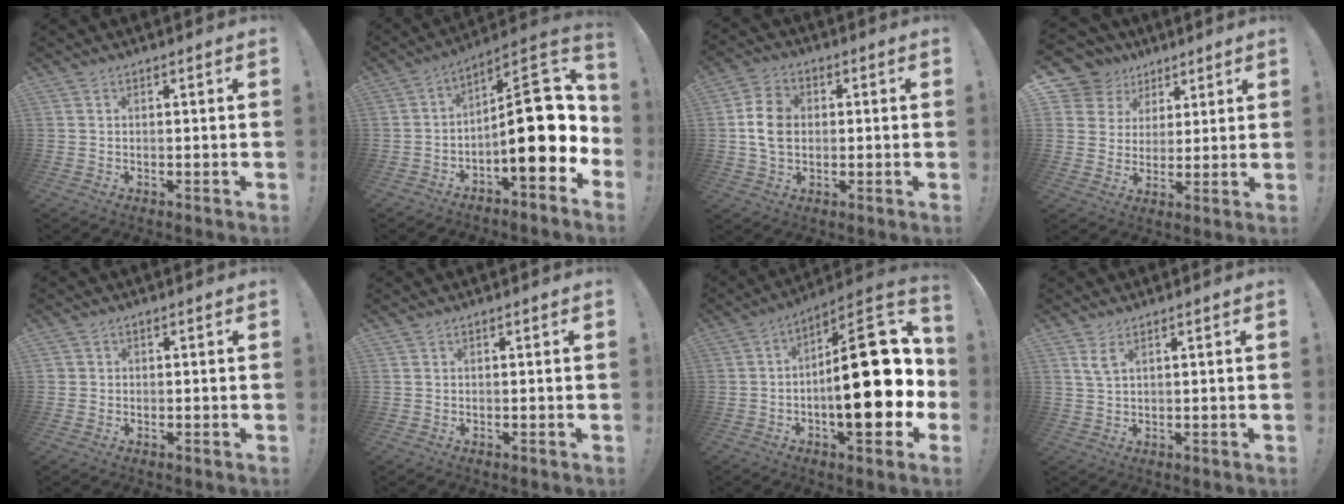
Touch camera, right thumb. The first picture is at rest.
{"total": 19.4, "force": [-2.0, 7.2, 17.9], "torque": [-0.255, 0.013, -0.023]}
{"total": 9.6, "force": [0.1, 7.3, 6.3], "torque": [-0.115, 0.012, 0.005]}
{"total": 10.4, "force": [5.6, 8.5, 2.3], "torque": [-0.042, -0.040, 0.116]}
{"total": 1.0, "force": [0.2, 0.9, 0.2], "torque": [-0.007, 0.002, 0.006]}
{"total": 0.0}
{"total": 26.6, "force": [-2.5, 10.9, 24.1], "torque": [-0.342, 0.018, -0.031]}
{"total": 3.6, "force": [1.9, 1.1, 2.8], "torque": [-0.056, -0.003, 0.036]}